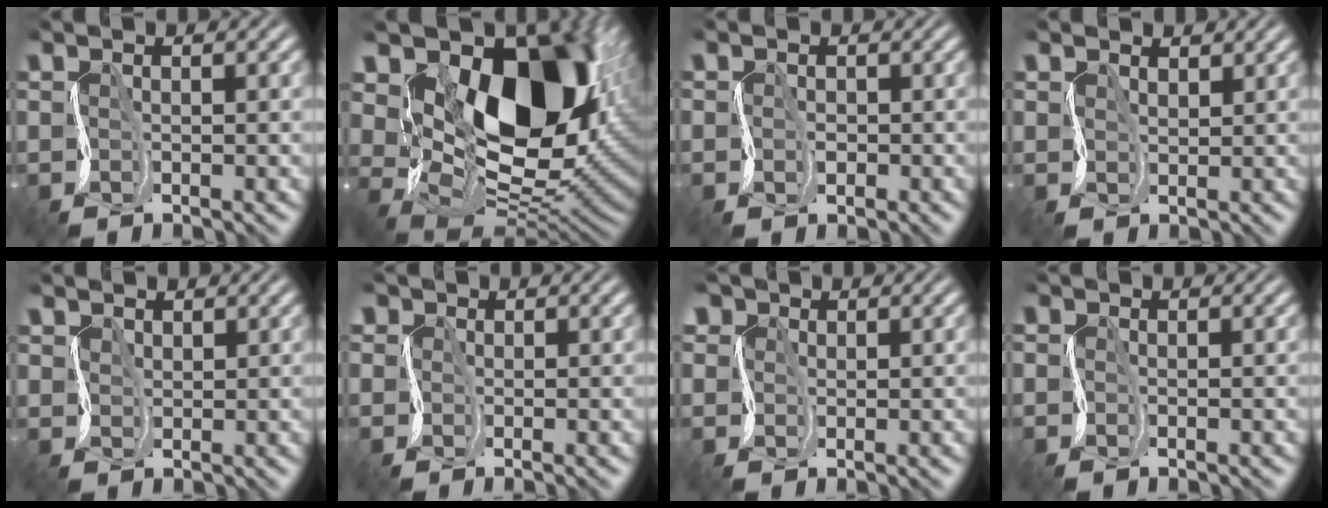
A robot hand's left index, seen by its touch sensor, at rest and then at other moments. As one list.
[{"total": 15.5, "force": [5.5, 10.0, 10.5], "torque": [-0.143, 0.005, 0.097]}, {"total": 1.4, "force": [-0.1, 1.3, 0.1], "torque": [0.003, 0.007, -0.008]}, {"total": 2.5, "force": [1.8, 1.7, 0.4], "torque": [-0.025, 0.009, 0.019]}, {"total": 2.5, "force": [1.7, 1.8, 0.1], "torque": [-0.015, 0.015, 0.015]}, {"total": 6.0, "force": [0.4, 4.8, 3.6], "torque": [-0.031, 0.016, -0.038]}, {"total": 7.3, "force": [2.4, 5.8, 3.6], "torque": [-0.049, 0.032, -0.006]}, {"total": 2.3, "force": [-0.5, 1.8, 1.4], "torque": [-0.004, 0.014, -0.028]}]